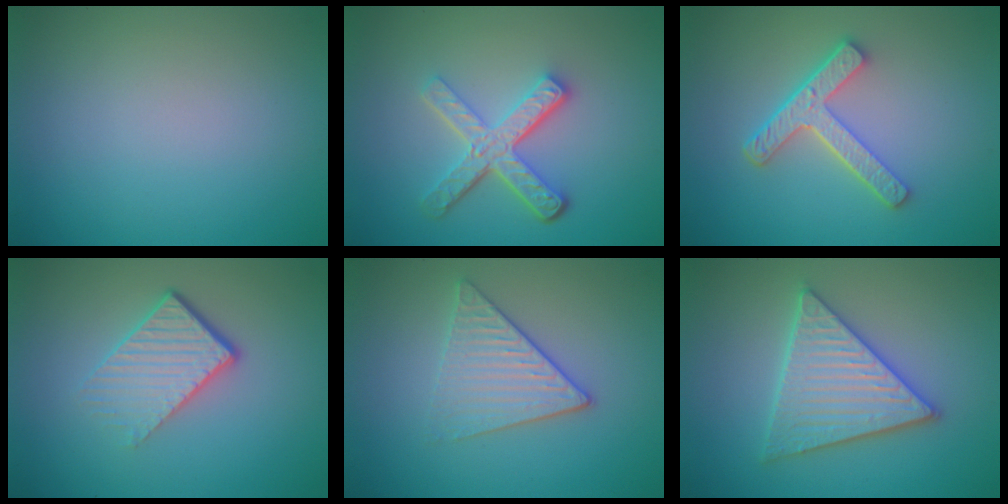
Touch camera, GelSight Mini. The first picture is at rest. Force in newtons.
{"total": 4.9, "press": 3.6, "slide": 3.3}
{"total": 4.4, "press": 3.3, "slide": 3.0}
{"total": 4.7, "press": 2.9, "slide": 3.7}
{"total": 3.5, "press": 3.1, "slide": 1.5}
{"total": 5.6, "press": 5.5, "slide": 0.7}